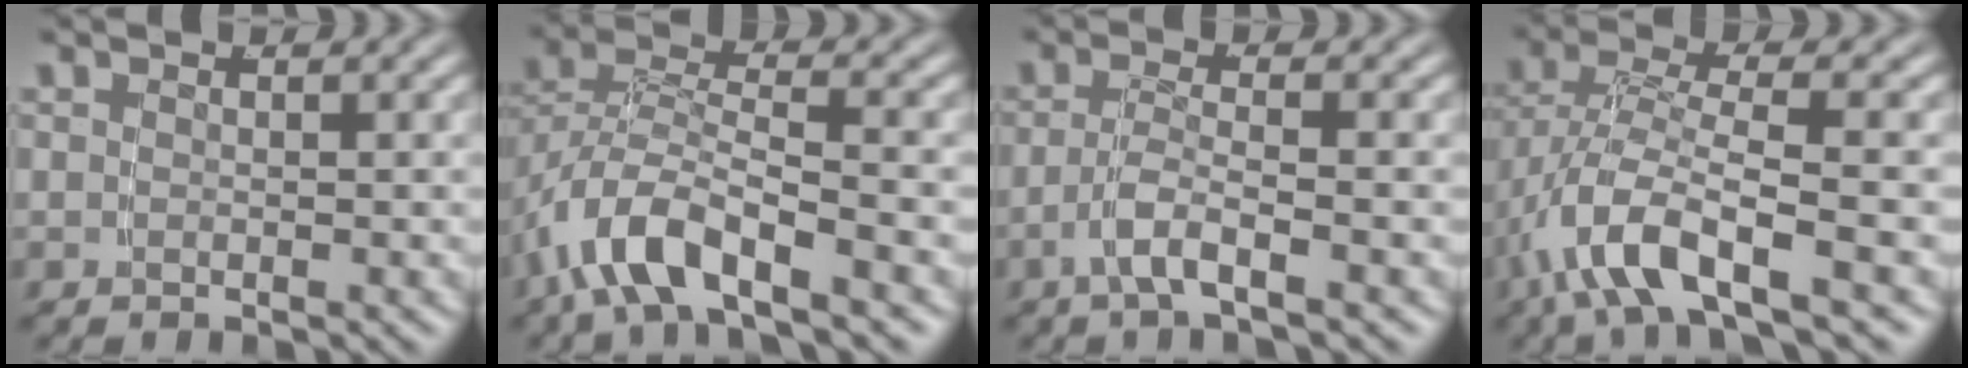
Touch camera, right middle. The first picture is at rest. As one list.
[{"total": 5.2, "force": [-1.7, 2.9, 4.0], "torque": [-0.096, -0.017, -0.018]}, {"total": 2.5, "force": [-1.2, 0.4, 2.1], "torque": [-0.043, -0.006, -0.016]}, {"total": 5.4, "force": [-1.2, 2.3, 4.8], "torque": [-0.113, -0.025, -0.001]}]